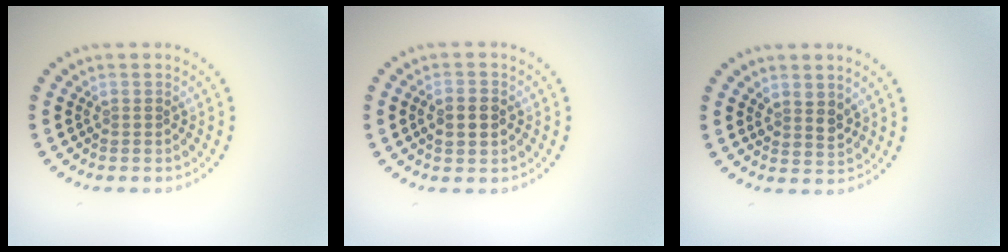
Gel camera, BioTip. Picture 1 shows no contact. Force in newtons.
{"total": 2.4, "press": 2.4, "slide": 0.3}
{"total": 1.8, "press": 1.6, "slide": 1.0}